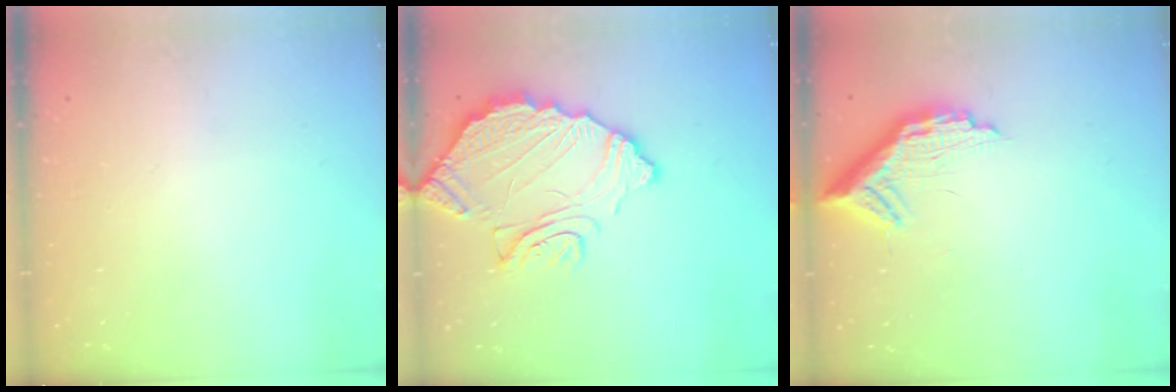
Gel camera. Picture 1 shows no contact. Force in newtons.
{"total": 13.6, "press": 13.6, "slide": 1.2}
{"total": 11.2, "press": 11.2, "slide": 0.9}